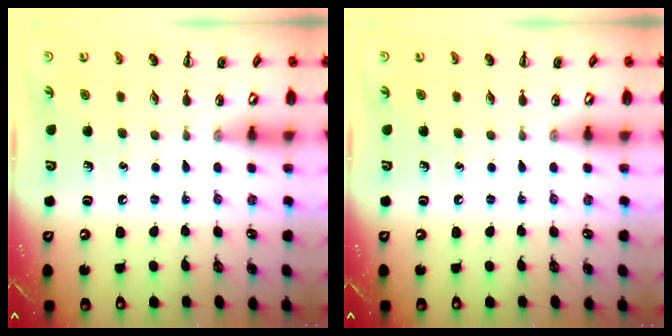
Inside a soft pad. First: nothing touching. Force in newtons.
{"total": 0.0}